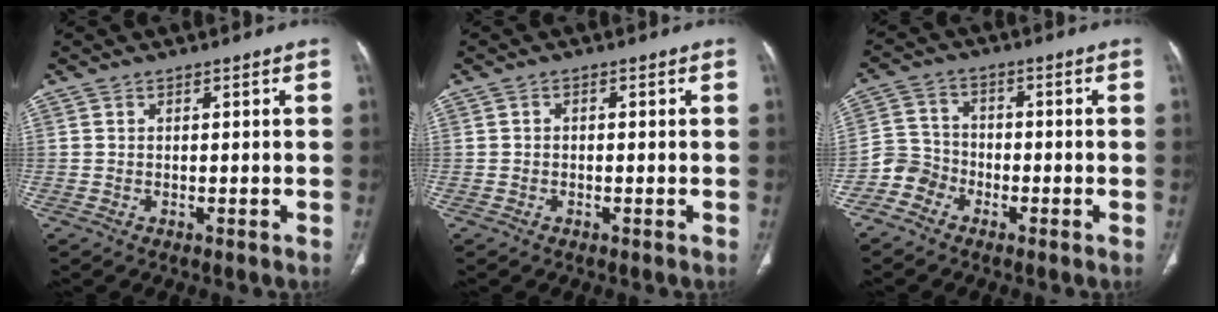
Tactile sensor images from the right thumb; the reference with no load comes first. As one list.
[{"total": 0.6, "force": [-0.1, 0.4, 0.4], "torque": [-0.004, 0.002, -0.007]}, {"total": 5.0, "force": [-3.2, 3.9, 0.6], "torque": [0.014, 0.026, -0.076]}]